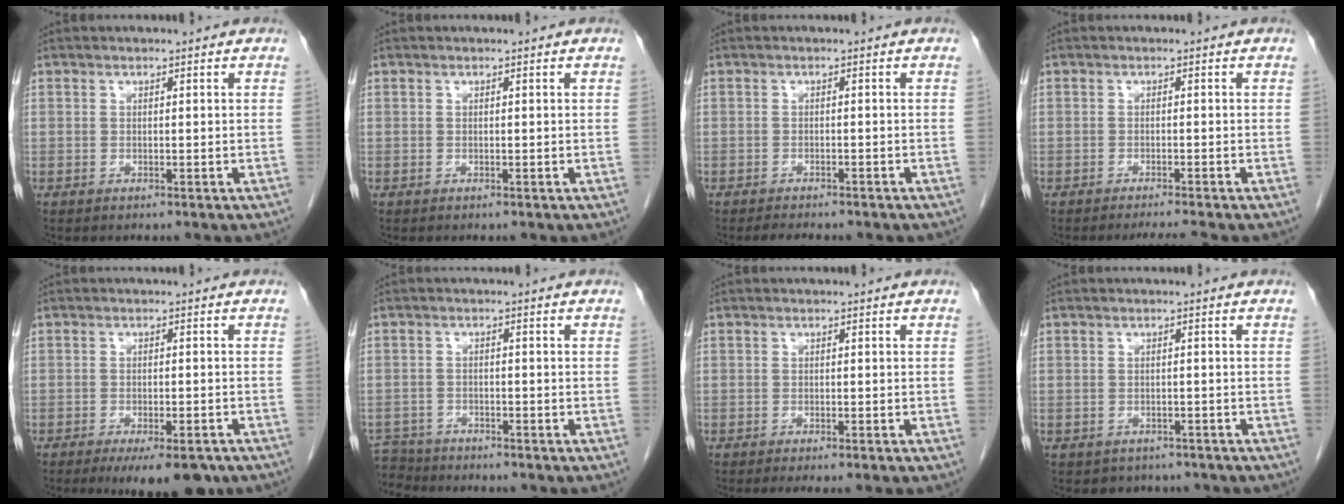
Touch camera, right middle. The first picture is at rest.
{"total": 0.0}
{"total": 4.9, "force": [-4.1, 1.2, 2.3], "torque": [-0.030, -0.006, -0.048]}
{"total": 2.9, "force": [-2.6, -0.9, 1.0], "torque": [-0.013, -0.010, -0.042]}
{"total": 8.7, "force": [-6.4, 2.5, 5.4], "torque": [-0.063, -0.009, -0.091]}
{"total": 5.4, "force": [-5.2, 1.5, -0.3], "torque": [0.005, -0.004, -0.094]}
{"total": 3.7, "force": [-2.8, 0.3, 2.4], "torque": [-0.023, -0.007, -0.037]}
{"total": 4.2, "force": [-3.4, 2.4, 0.5], "torque": [-0.007, 0.010, -0.039]}